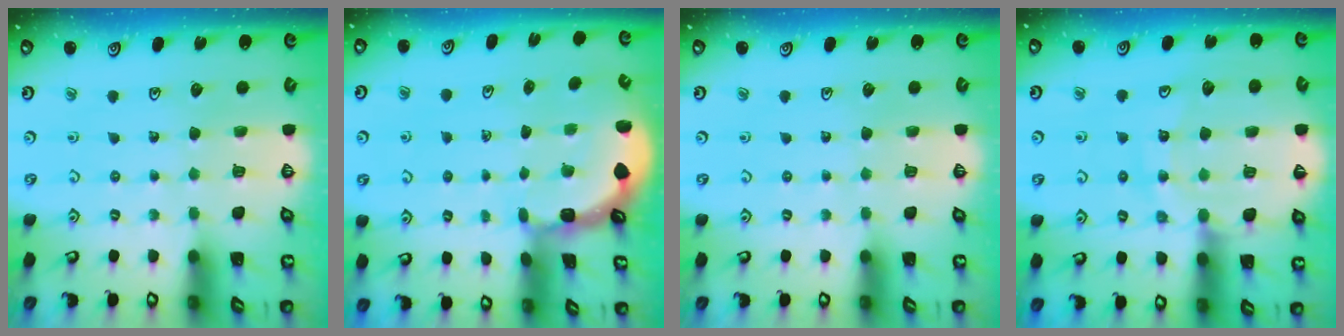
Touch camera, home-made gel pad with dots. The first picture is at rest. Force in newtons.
{"total": 1.0, "press": 1.0, "slide": 0.2}
{"total": 0.0}
{"total": 12.4, "press": 12.3, "slide": 1.7}